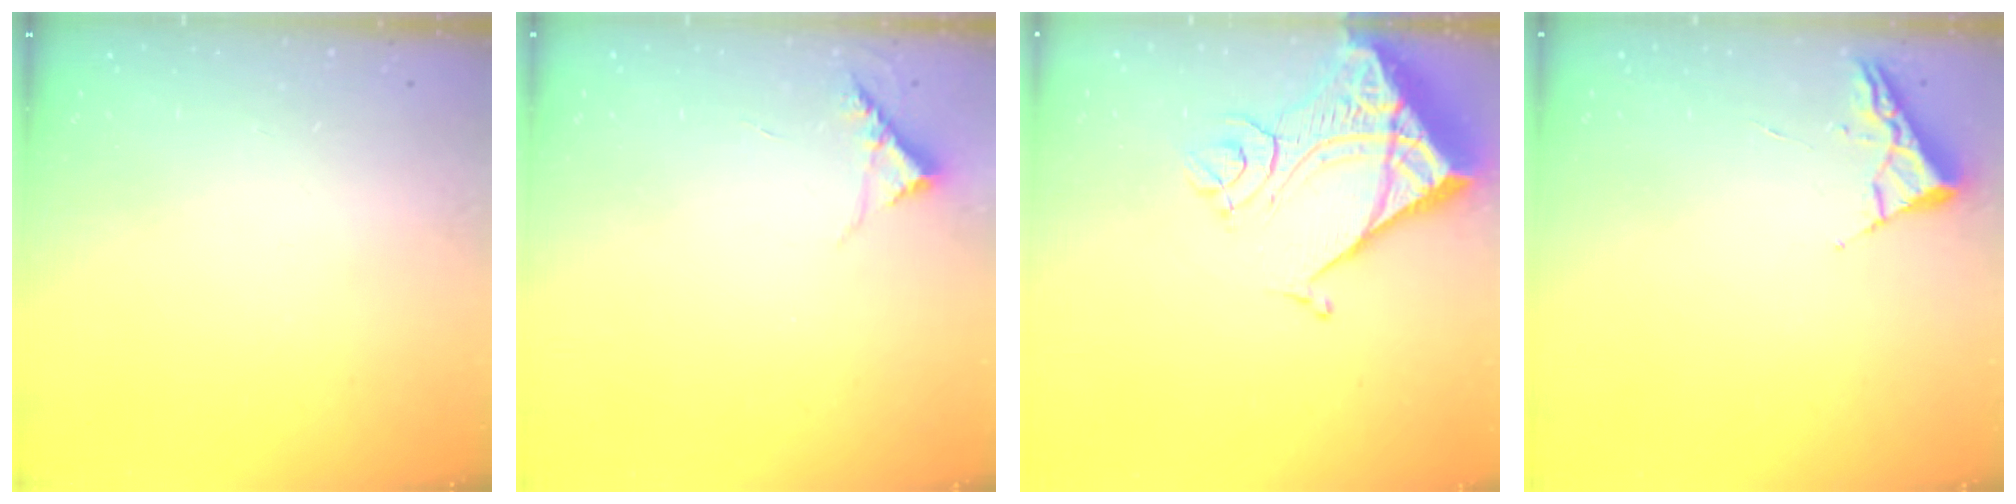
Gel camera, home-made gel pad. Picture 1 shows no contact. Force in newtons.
{"total": 5.0, "press": 5.0, "slide": 0.4}
{"total": 14.6, "press": 14.5, "slide": 2.0}
{"total": 2.6, "press": 2.6, "slide": 0.3}